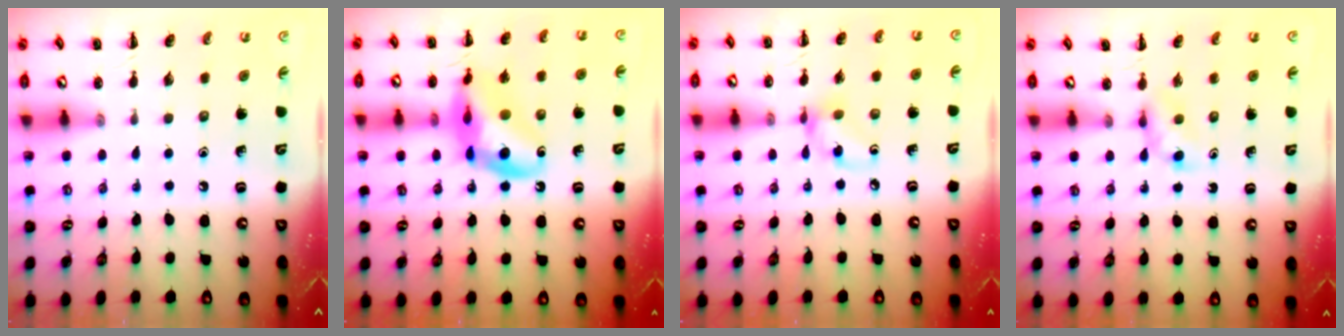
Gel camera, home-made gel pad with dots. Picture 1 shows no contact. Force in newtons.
{"total": 14.9, "press": 14.6, "slide": 3.1}
{"total": 6.6, "press": 6.6, "slide": 0.1}
{"total": 3.0, "press": 2.7, "slide": 1.1}